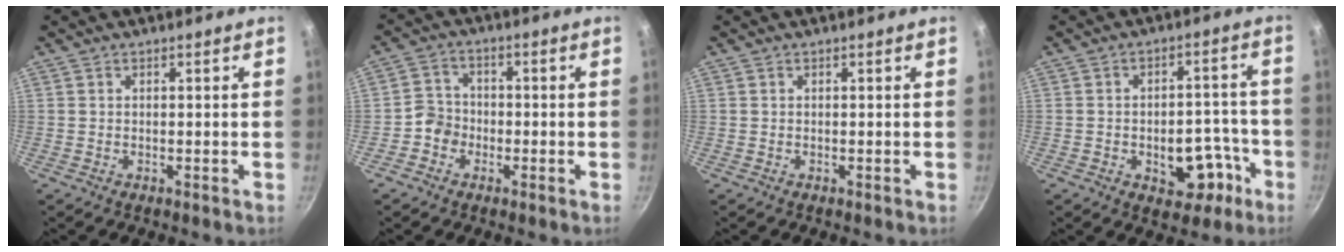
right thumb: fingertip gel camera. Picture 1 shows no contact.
{"total": 4.4, "force": [-1.8, 3.8, 1.0], "torque": [0.007, 0.023, -0.041]}
{"total": 0.0}
{"total": 9.0, "force": [-3.8, 5.4, 6.1], "torque": [-0.044, 0.032, -0.042]}